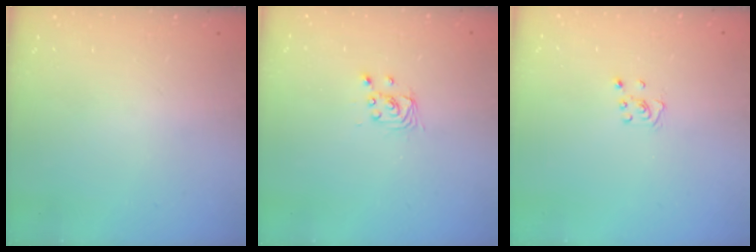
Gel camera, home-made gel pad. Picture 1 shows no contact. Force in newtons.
{"total": 2.8, "press": 2.8, "slide": 0.1}
{"total": 2.8, "press": 2.8, "slide": 0.3}